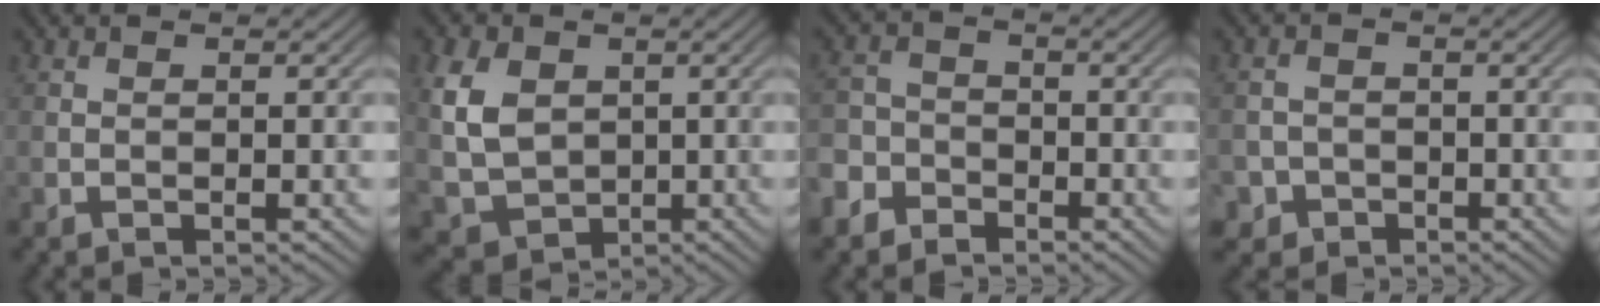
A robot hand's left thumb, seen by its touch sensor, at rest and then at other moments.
{"total": 8.0, "force": [1.2, 6.3, 4.8], "torque": [-0.143, -0.002, 0.022]}
{"total": 4.8, "force": [-3.2, 3.3, 1.3], "torque": [-0.028, -0.001, -0.077]}
{"total": 3.0, "force": [-1.7, 2.4, 0.4], "torque": [-0.003, 0.001, -0.039]}